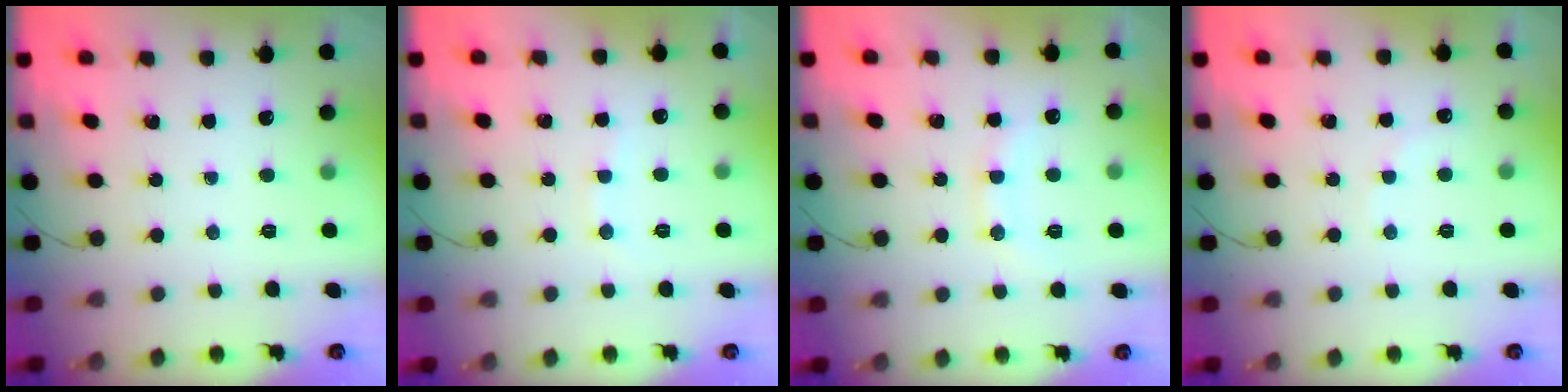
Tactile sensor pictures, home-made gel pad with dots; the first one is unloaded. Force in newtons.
{"total": 6.1, "press": 6.0, "slide": 1.1}
{"total": 9.8, "press": 9.7, "slide": 0.9}
{"total": 4.9, "press": 4.9, "slide": 0.8}